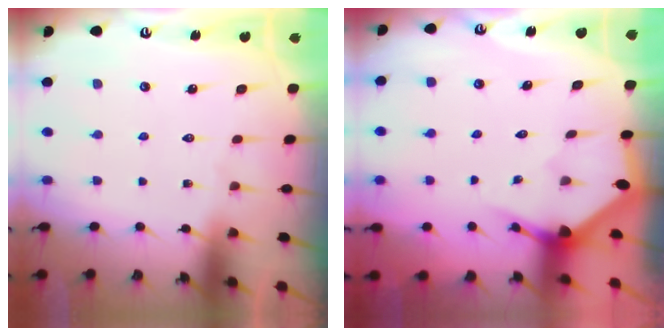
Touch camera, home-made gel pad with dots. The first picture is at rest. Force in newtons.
{"total": 2.9, "press": 2.9, "slide": 0.2}